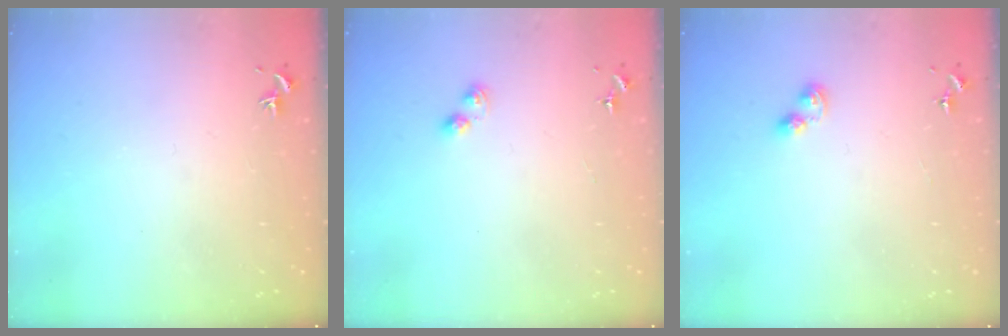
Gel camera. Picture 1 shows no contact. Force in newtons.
{"total": 2.8, "press": 2.7, "slide": 0.4}
{"total": 3.8, "press": 3.7, "slide": 0.6}